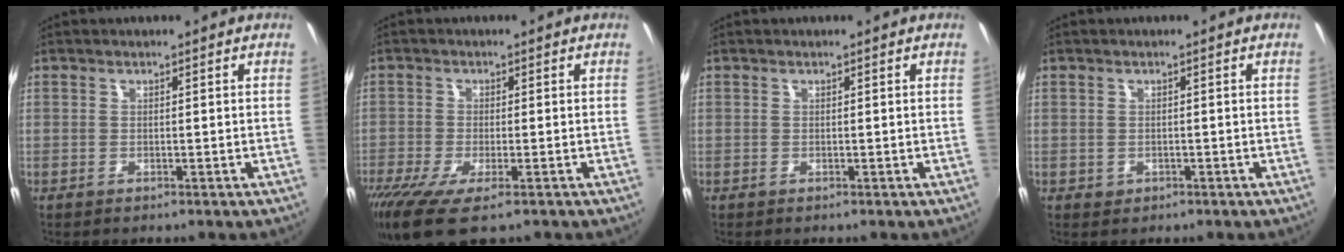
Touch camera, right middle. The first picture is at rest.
{"total": 10.2, "force": [-6.4, 3.0, 7.3], "torque": [-0.167, -0.046, -0.114]}
{"total": 0.0}
{"total": 1.0, "force": [-0.3, 1.0, 0.3], "torque": [-0.004, -0.003, -0.002]}